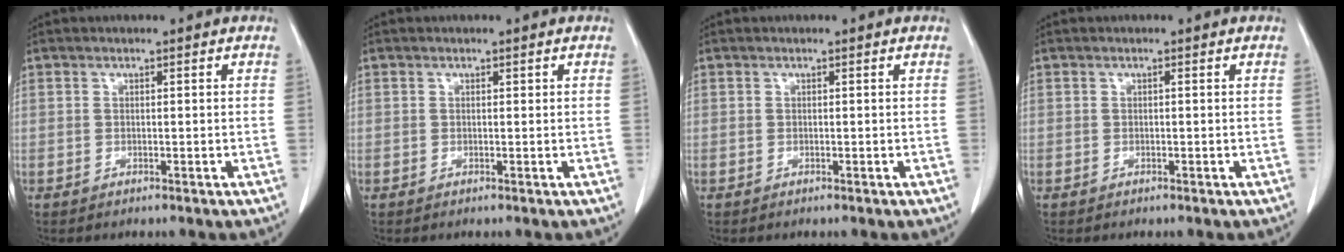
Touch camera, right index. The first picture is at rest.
{"total": 0.0}
{"total": 0.0}
{"total": 0.0}